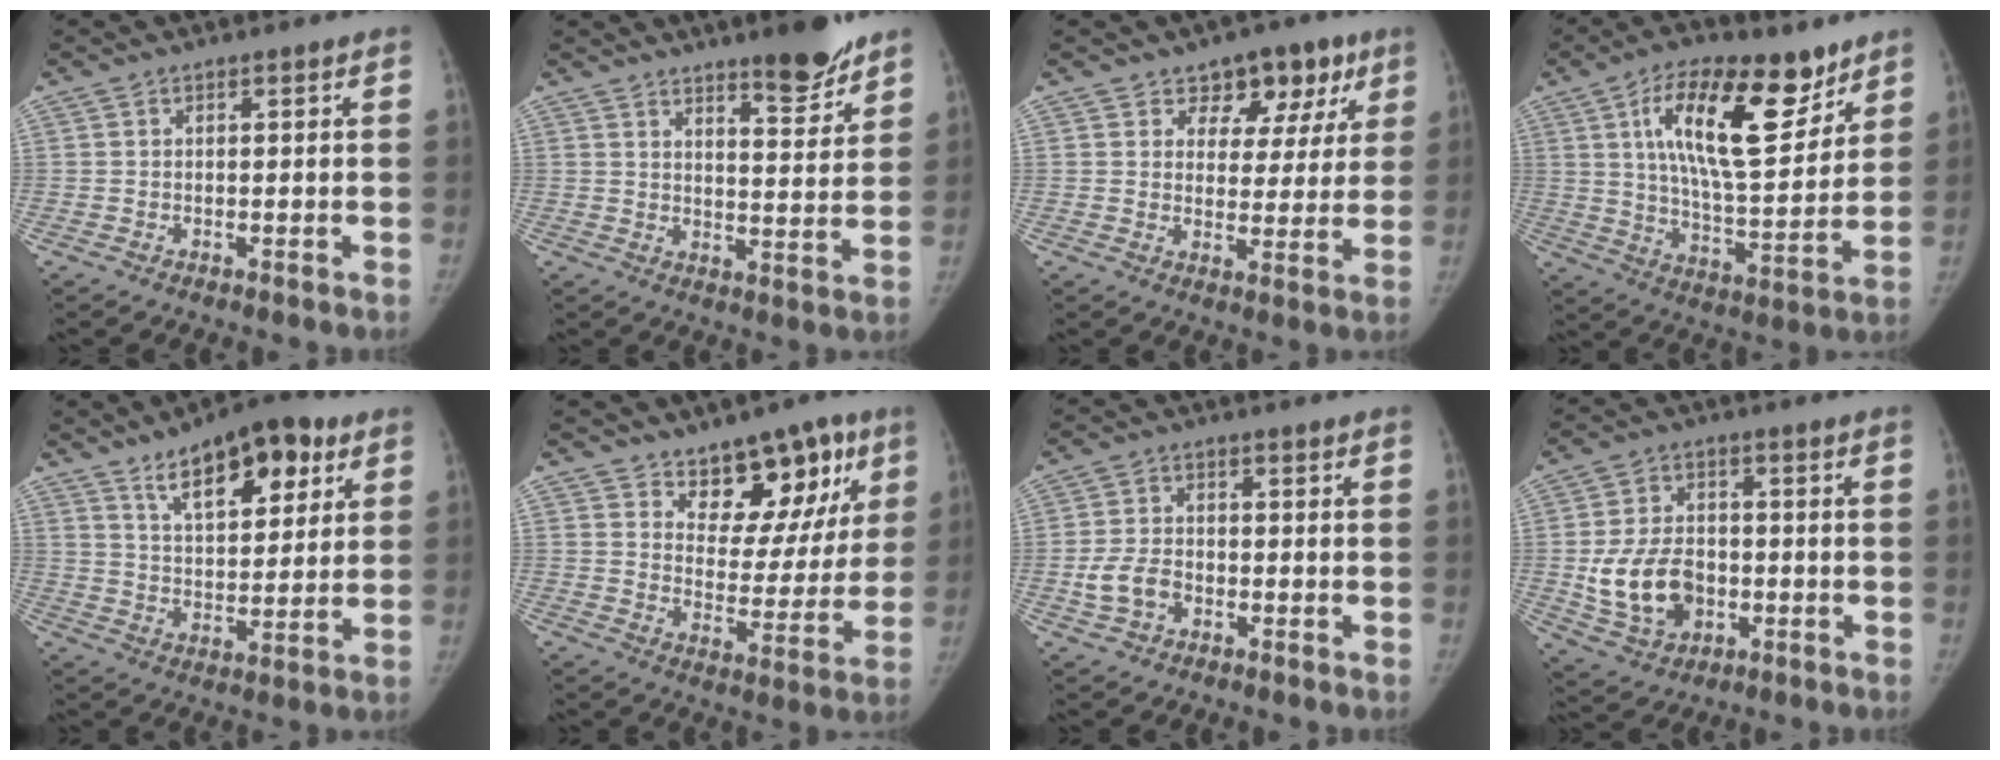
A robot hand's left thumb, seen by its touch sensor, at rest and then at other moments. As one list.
[{"total": 8.6, "force": [6.7, 2.0, 4.9], "torque": [-0.047, -0.054, 0.103]}, {"total": 9.9, "force": [5.8, 6.7, 4.2], "torque": [0.001, -0.018, 0.079]}, {"total": 20.5, "force": [9.9, 8.6, 15.7], "torque": [-0.218, -0.047, 0.169]}, {"total": 15.1, "force": [8.4, 6.7, 10.7], "torque": [-0.120, -0.031, 0.133]}, {"total": 14.2, "force": [8.8, 8.2, 7.6], "torque": [-0.033, -0.047, 0.131]}, {"total": 5.8, "force": [-1.9, 4.2, 3.5], "torque": [-0.064, 0.015, -0.035]}, {"total": 12.6, "force": [-2.3, 9.4, 8.1], "torque": [-0.125, 0.010, -0.029]}]